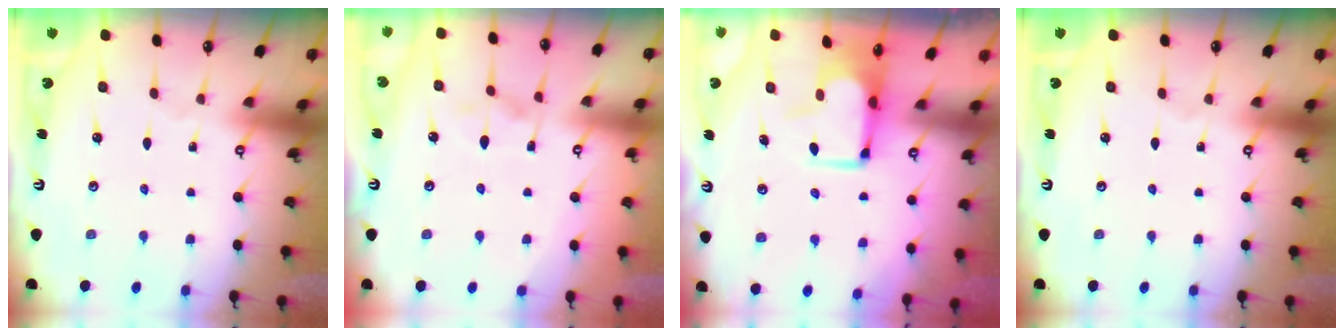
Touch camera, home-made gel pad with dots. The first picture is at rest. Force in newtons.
{"total": 2.0, "press": 1.4, "slide": 1.4}
{"total": 2.7, "press": 2.7, "slide": 0.5}
{"total": 0.0}